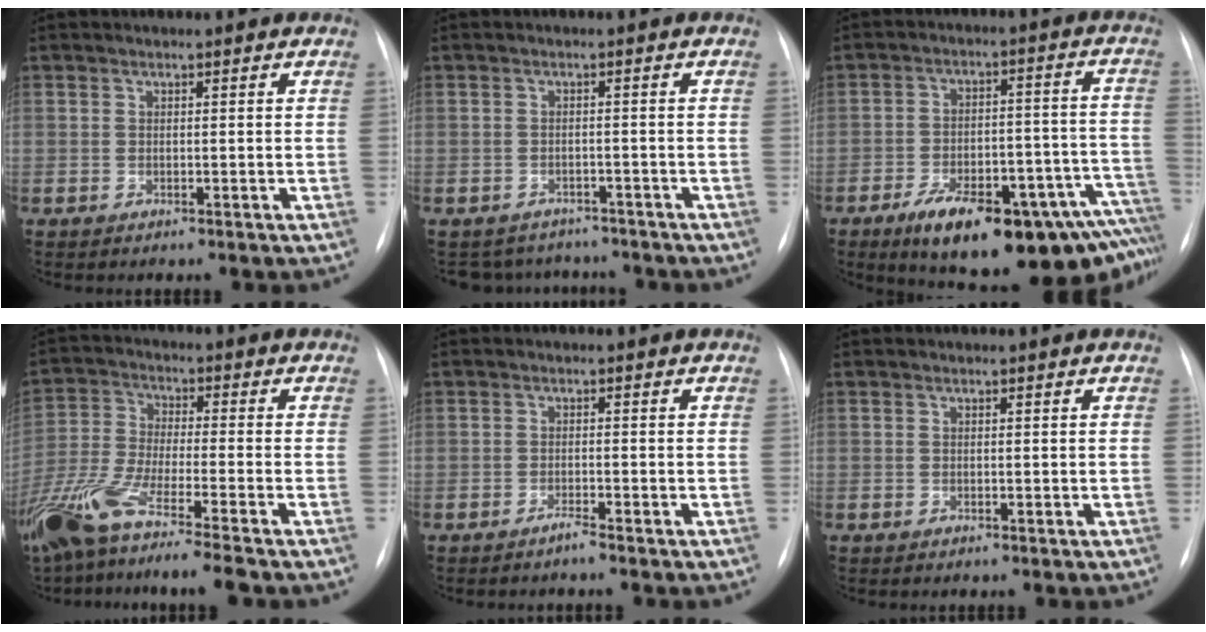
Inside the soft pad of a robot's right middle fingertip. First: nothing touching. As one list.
[{"total": 6.4, "force": [-5.9, 2.5, 0.1], "torque": [0.001, 0.014, -0.071]}, {"total": 21.3, "force": [-14.2, 6.8, 14.2], "torque": [-0.125, 0.046, -0.200]}, {"total": 15.8, "force": [-11.8, 0.0, 10.5], "torque": [-0.229, -0.050, -0.216]}, {"total": 1.3, "force": [-1.1, -0.3, 0.5], "torque": [-0.010, 0.000, -0.020]}, {"total": 0.0}]